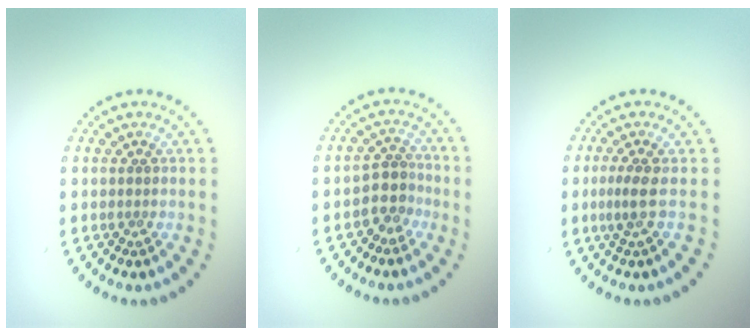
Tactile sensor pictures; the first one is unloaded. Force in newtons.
{"total": 2.4, "press": 1.9, "slide": 1.5}
{"total": 1.8, "press": 1.3, "slide": 1.3}